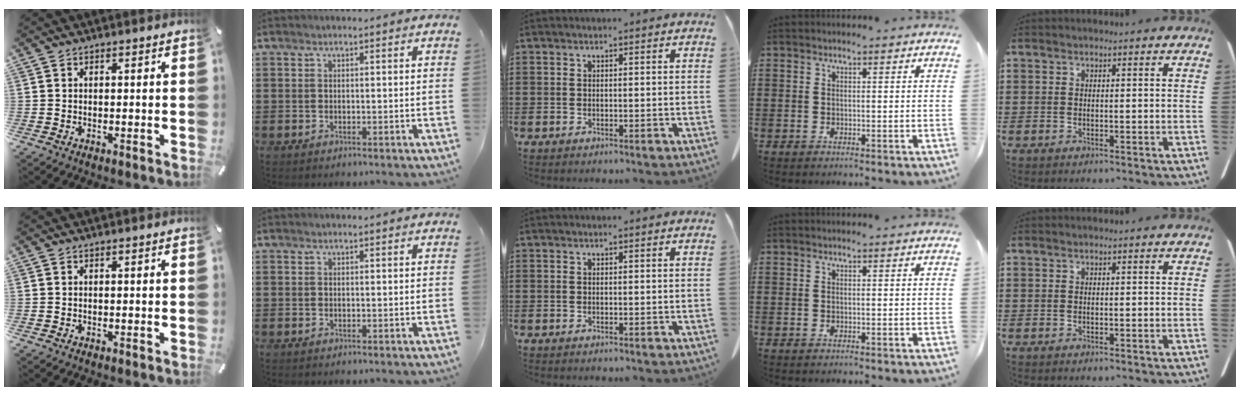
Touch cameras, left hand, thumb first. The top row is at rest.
{}